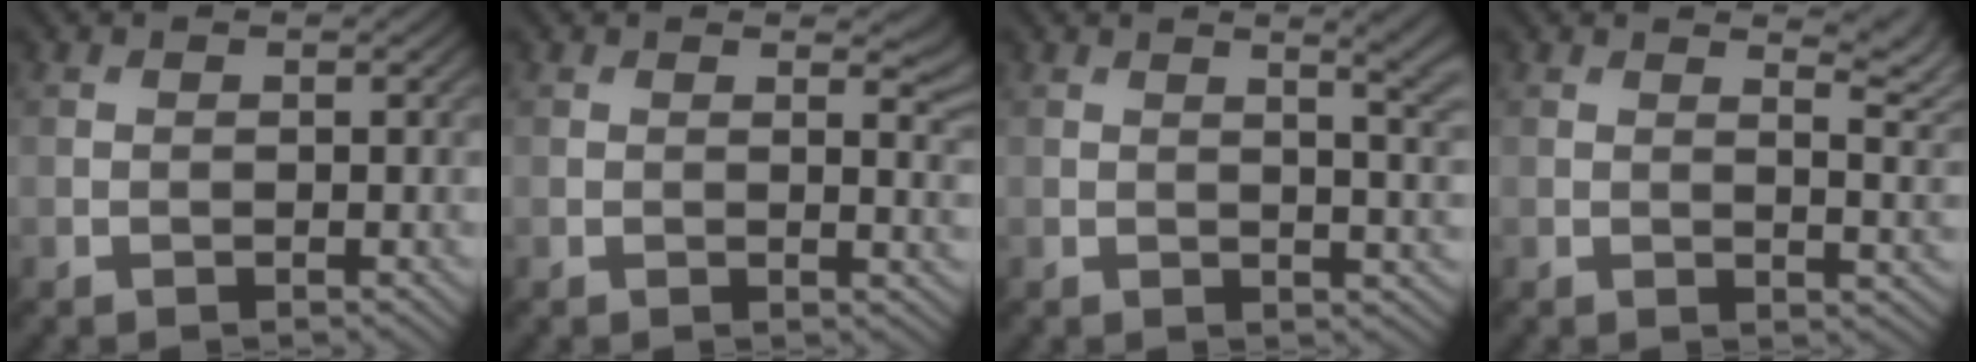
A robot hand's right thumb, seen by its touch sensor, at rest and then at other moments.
{"total": 3.0, "force": [1.4, 0.9, 2.5], "torque": [-0.034, -0.004, 0.021]}
{"total": 6.0, "force": [2.5, 1.9, 5.1], "torque": [-0.056, 0.021, 0.025]}
{"total": 4.9, "force": [3.1, 1.3, 3.5], "torque": [-0.047, 0.004, 0.052]}